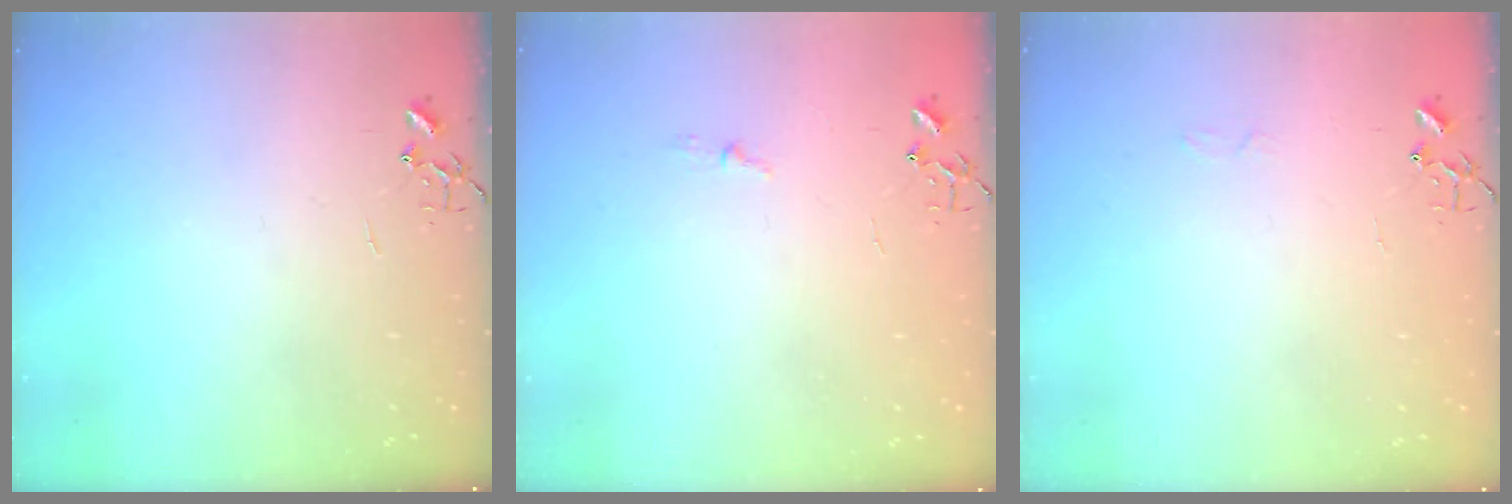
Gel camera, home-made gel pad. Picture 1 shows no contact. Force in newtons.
{"total": 3.3, "press": 3.3, "slide": 0.4}
{"total": 3.9, "press": 3.9, "slide": 0.4}